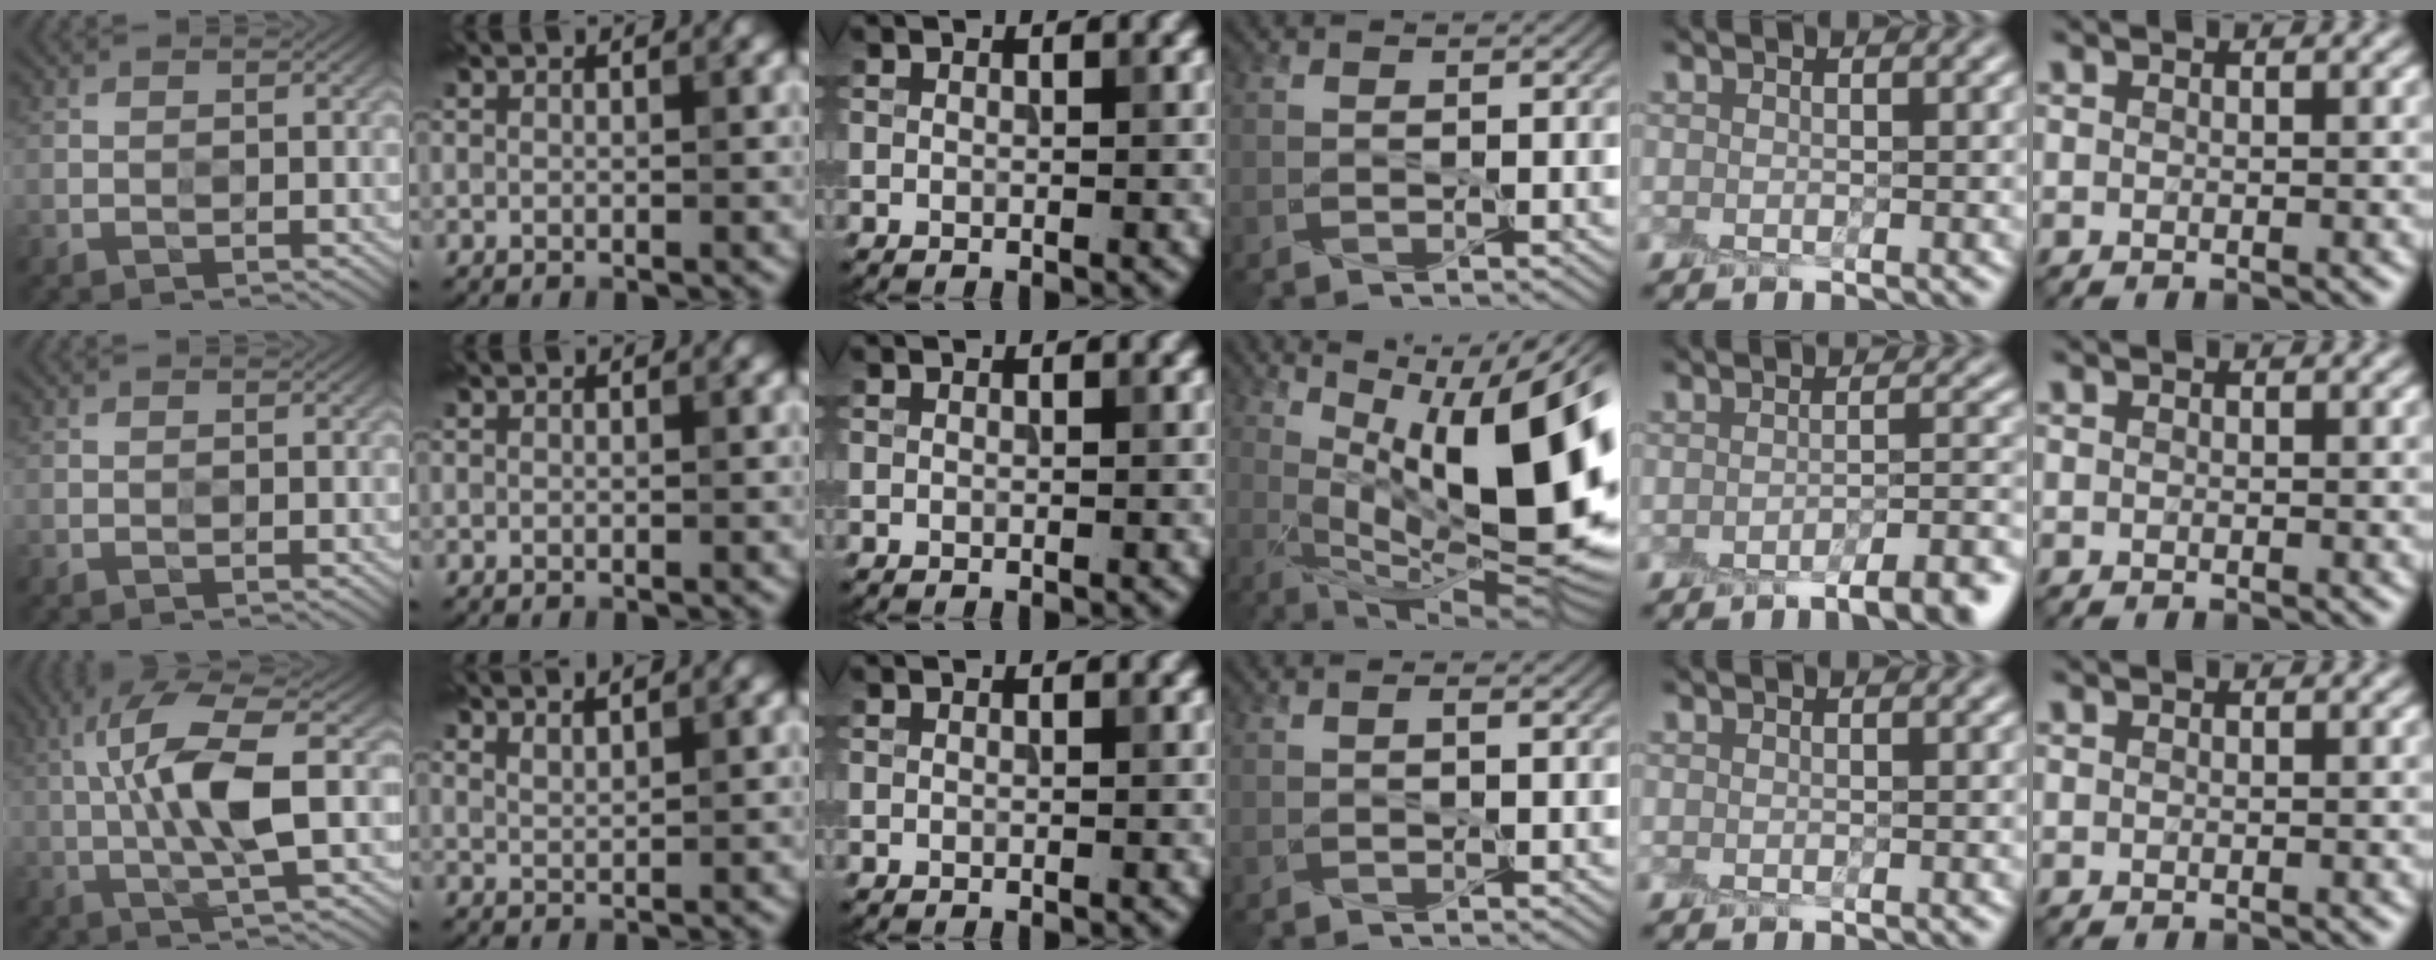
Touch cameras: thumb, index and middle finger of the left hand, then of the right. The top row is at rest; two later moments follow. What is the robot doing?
{"motion": "peel", "object": "plastic wrap"}